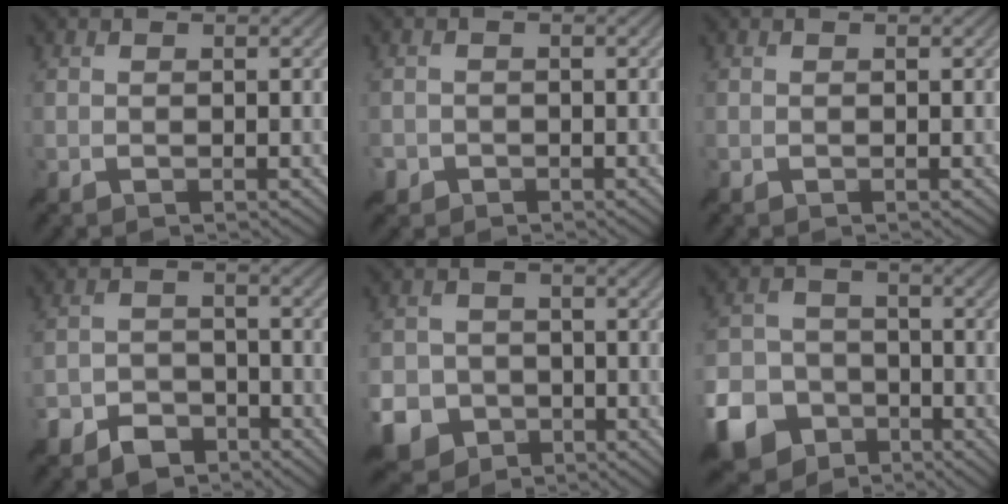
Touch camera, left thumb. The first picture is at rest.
{"total": 1.6, "force": [-1.1, 1.2, 0.1], "torque": [0.002, -0.004, -0.025]}
{"total": 0.0}
{"total": 5.8, "force": [-4.4, 3.1, 2.1], "torque": [-0.039, -0.003, -0.092]}
{"total": 6.7, "force": [-3.3, 5.2, 2.6], "torque": [-0.069, -0.015, -0.073]}
{"total": 9.5, "force": [-5.6, 6.5, 4.0], "torque": [-0.111, -0.017, -0.116]}